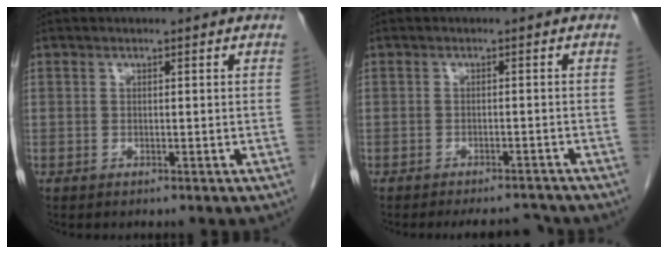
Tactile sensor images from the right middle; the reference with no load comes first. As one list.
[{"total": 4.4, "force": [-4.3, 0.6, 0.7], "torque": [-0.004, -0.004, -0.061]}]